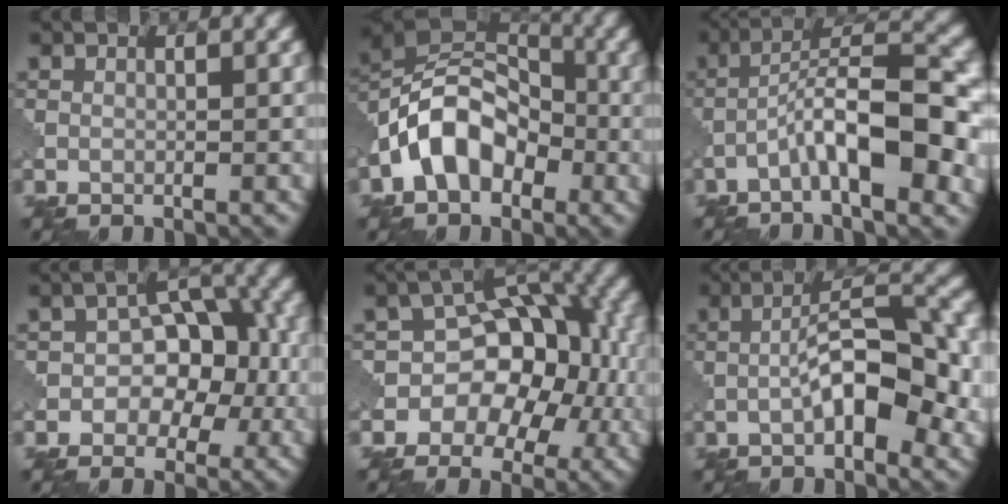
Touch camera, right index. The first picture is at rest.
{"total": 7.7, "force": [-2.7, 5.1, 5.1], "torque": [-0.086, 0.019, -0.065]}
{"total": 8.9, "force": [-3.2, 2.4, 7.9], "torque": [-0.130, 0.022, -0.057]}
{"total": 6.5, "force": [-0.8, 4.5, 4.7], "torque": [-0.046, 0.010, -0.021]}
{"total": 11.1, "force": [-1.4, 8.2, 7.2], "torque": [-0.063, 0.006, -0.035]}
{"total": 8.8, "force": [-1.8, 3.1, 8.0], "torque": [-0.122, 0.011, -0.030]}